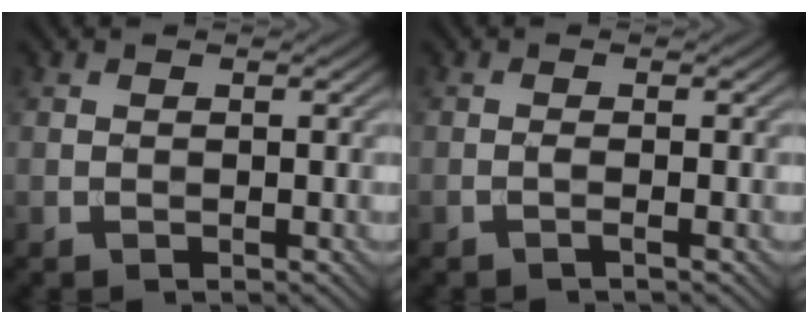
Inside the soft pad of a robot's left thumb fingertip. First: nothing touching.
{"total": 1.0, "force": [-0.4, -0.1, 0.9], "torque": [-0.017, 0.005, -0.015]}